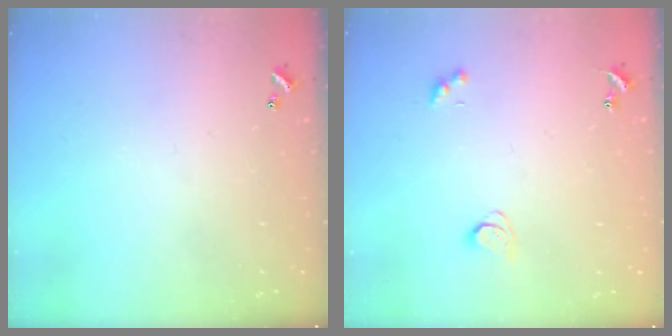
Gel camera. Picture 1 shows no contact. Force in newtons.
{"total": 1.7, "press": 1.6, "slide": 0.4}